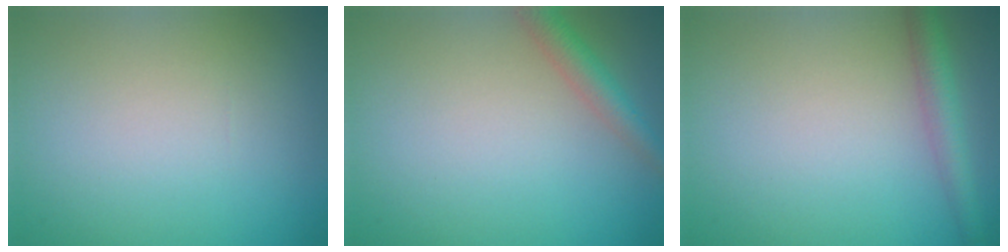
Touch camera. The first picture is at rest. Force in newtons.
{"total": 2.3, "press": 2.3, "slide": 0.1}
{"total": 2.7, "press": 2.7, "slide": 0.1}